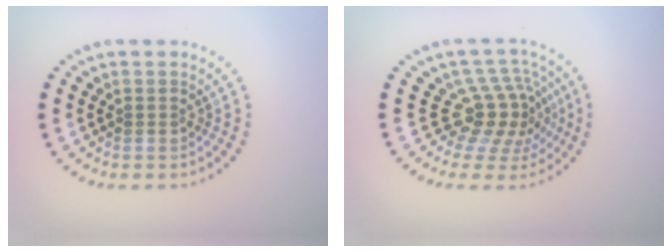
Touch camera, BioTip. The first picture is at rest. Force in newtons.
{"total": 4.5, "press": 3.2, "slide": 3.1}